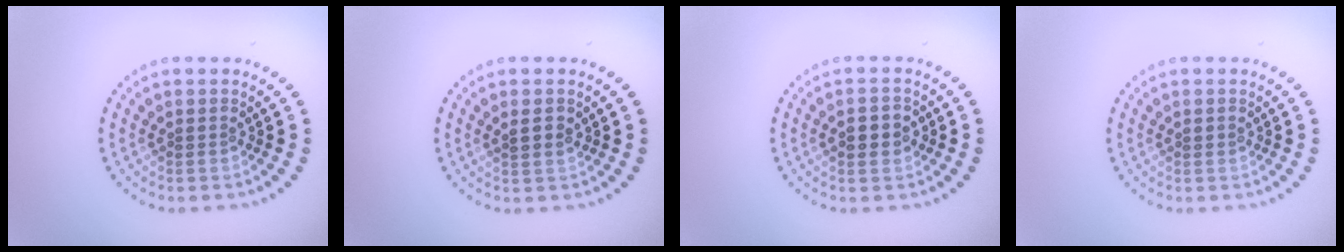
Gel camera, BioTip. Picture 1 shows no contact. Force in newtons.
{"total": 1.0, "press": 0.9, "slide": 0.4}
{"total": 2.3, "press": 2.3, "slide": 0.1}
{"total": 0.7, "press": 0.7, "slide": 0.3}